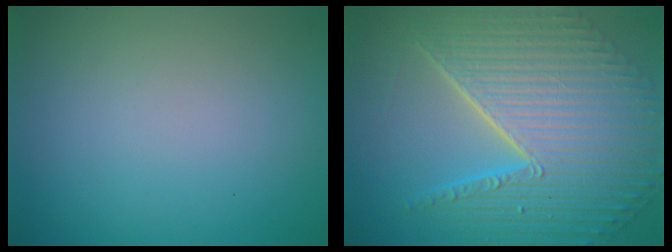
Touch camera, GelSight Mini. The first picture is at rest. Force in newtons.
{"total": 11.2, "press": 7.3, "slide": 8.4}